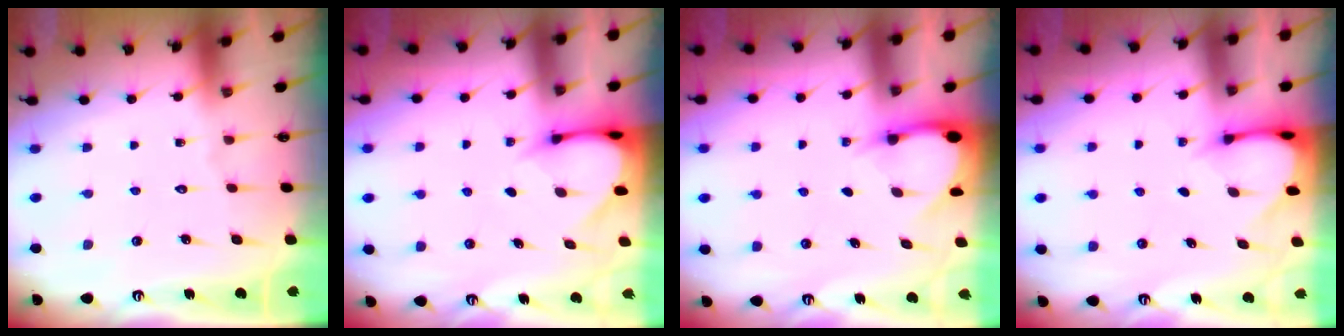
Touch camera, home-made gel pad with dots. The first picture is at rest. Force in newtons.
{"total": 3.4, "press": 3.4, "slide": 0.3}
{"total": 3.6, "press": 3.6, "slide": 0.2}
{"total": 2.9, "press": 2.8, "slide": 0.3}